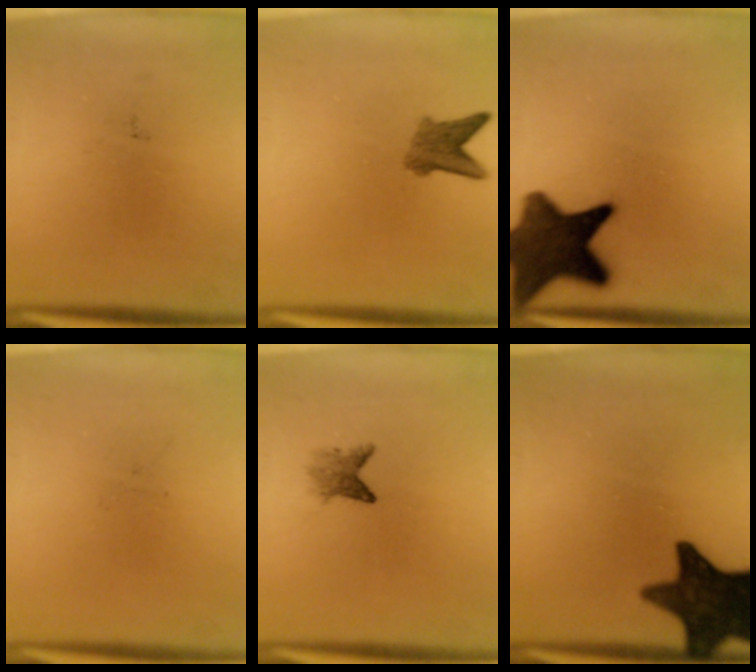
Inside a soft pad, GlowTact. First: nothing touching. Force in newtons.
{"total": 3.7}
{"total": 14.4}
{"total": 0.0}
{"total": 2.2}
{"total": 14.8}